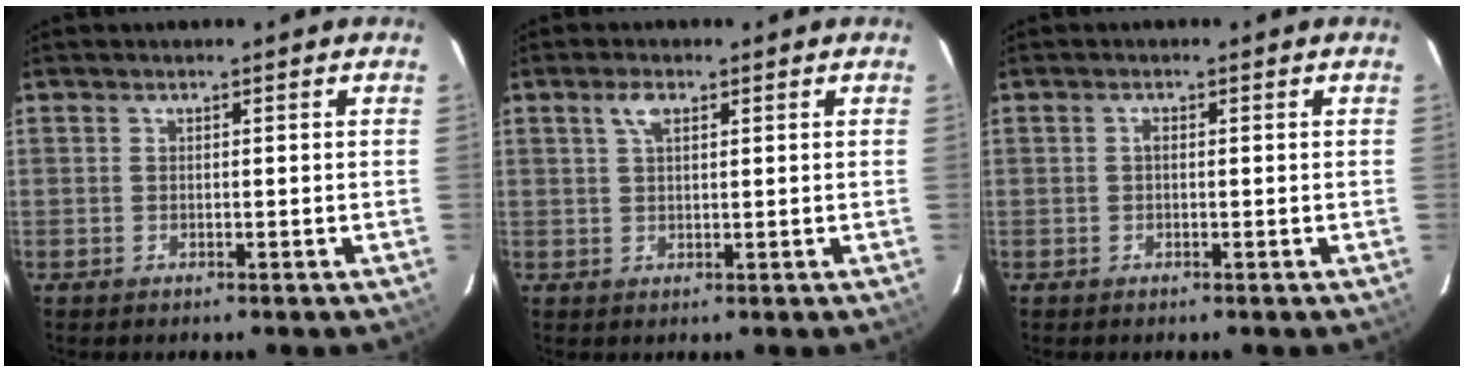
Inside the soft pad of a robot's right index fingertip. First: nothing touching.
{"total": 2.9, "force": [1.3, 1.5, 2.2], "torque": [-0.043, 0.009, 0.023]}
{"total": 0.7, "force": [0.0, 0.4, 0.6], "torque": [-0.010, 0.005, -0.002]}